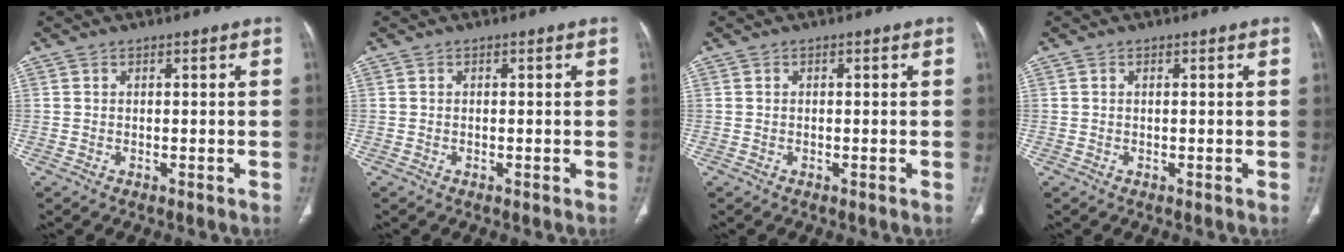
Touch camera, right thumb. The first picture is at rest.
{"total": 0.0}
{"total": 0.0}
{"total": 0.0}